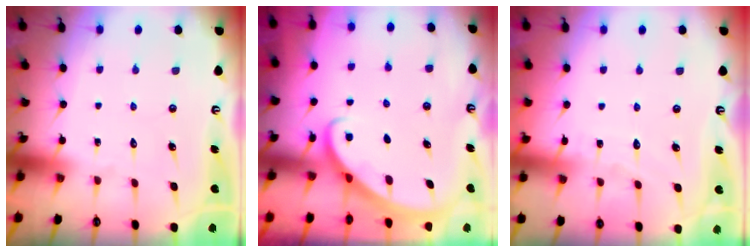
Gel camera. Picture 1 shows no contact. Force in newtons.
{"total": 2.8, "press": 2.8, "slide": 0.2}
{"total": 4.0, "press": 3.9, "slide": 0.4}